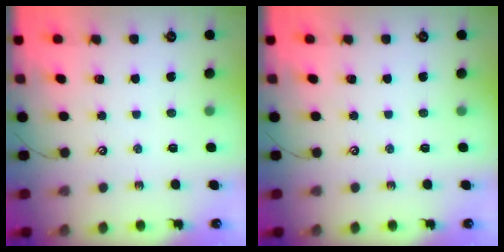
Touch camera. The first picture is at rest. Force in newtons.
{"total": 0.0}